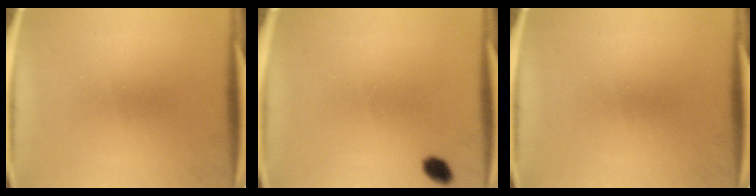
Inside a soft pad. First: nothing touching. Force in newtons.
{"total": 2.5}
{"total": 0.0}